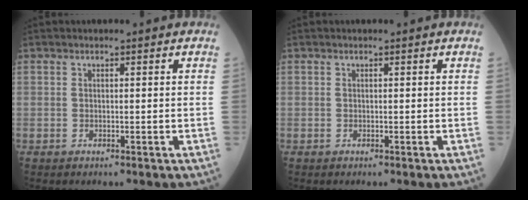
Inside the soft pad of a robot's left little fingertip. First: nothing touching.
{"total": 0.0}